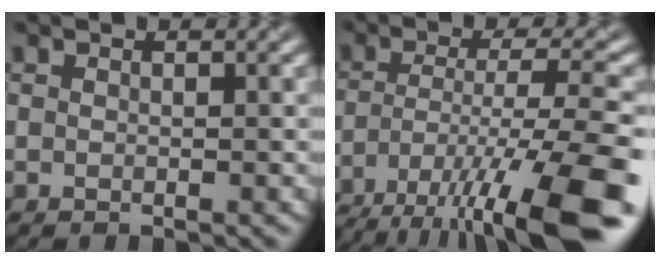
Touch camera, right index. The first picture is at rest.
{"total": 13.1, "force": [-8.5, 3.0, 9.5], "torque": [-0.172, 0.001, -0.124]}